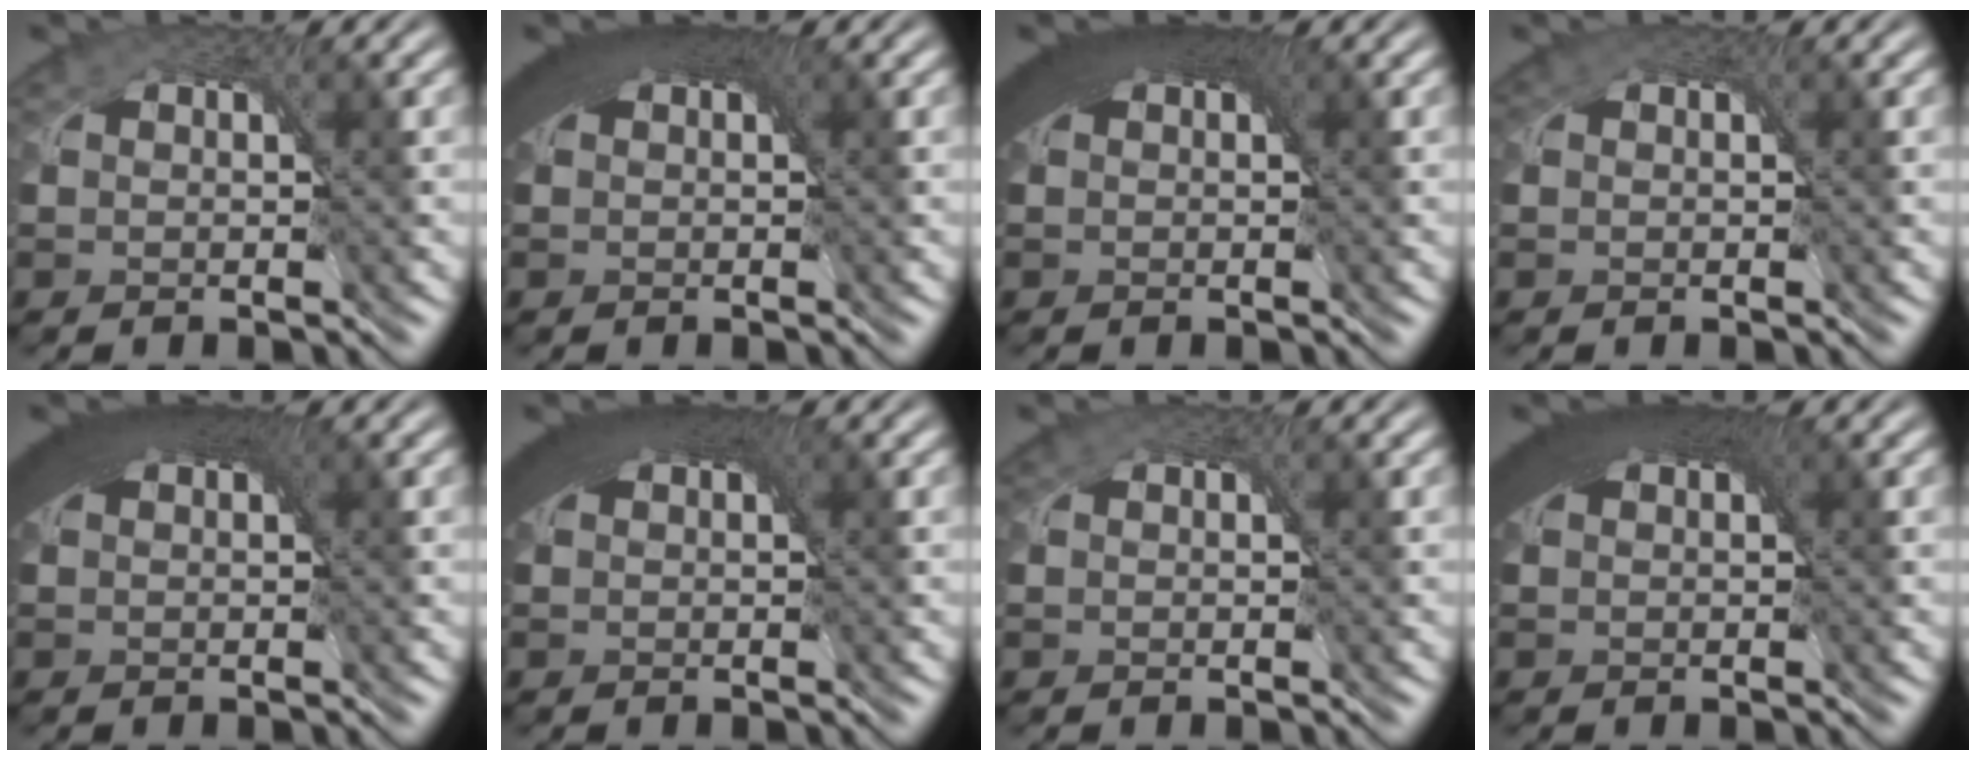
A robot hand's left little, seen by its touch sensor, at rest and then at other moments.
{"total": 7.5, "force": [3.1, 3.6, 5.8], "torque": [-0.091, 0.020, 0.034]}
{"total": 8.1, "force": [3.1, 3.9, 6.4], "torque": [-0.098, 0.021, 0.033]}
{"total": 1.2, "force": [0.5, 0.8, 0.7], "torque": [-0.016, 0.001, 0.006]}
{"total": 8.3, "force": [3.1, 3.9, 6.6], "torque": [-0.100, 0.021, 0.033]}
{"total": 8.0, "force": [3.1, 3.8, 6.3], "torque": [-0.097, 0.021, 0.033]}
{"total": 0.8, "force": [0.4, 0.6, 0.5], "torque": [-0.010, 0.001, 0.004]}
{"total": 8.2, "force": [3.0, 3.9, 6.5], "torque": [-0.098, 0.020, 0.032]}